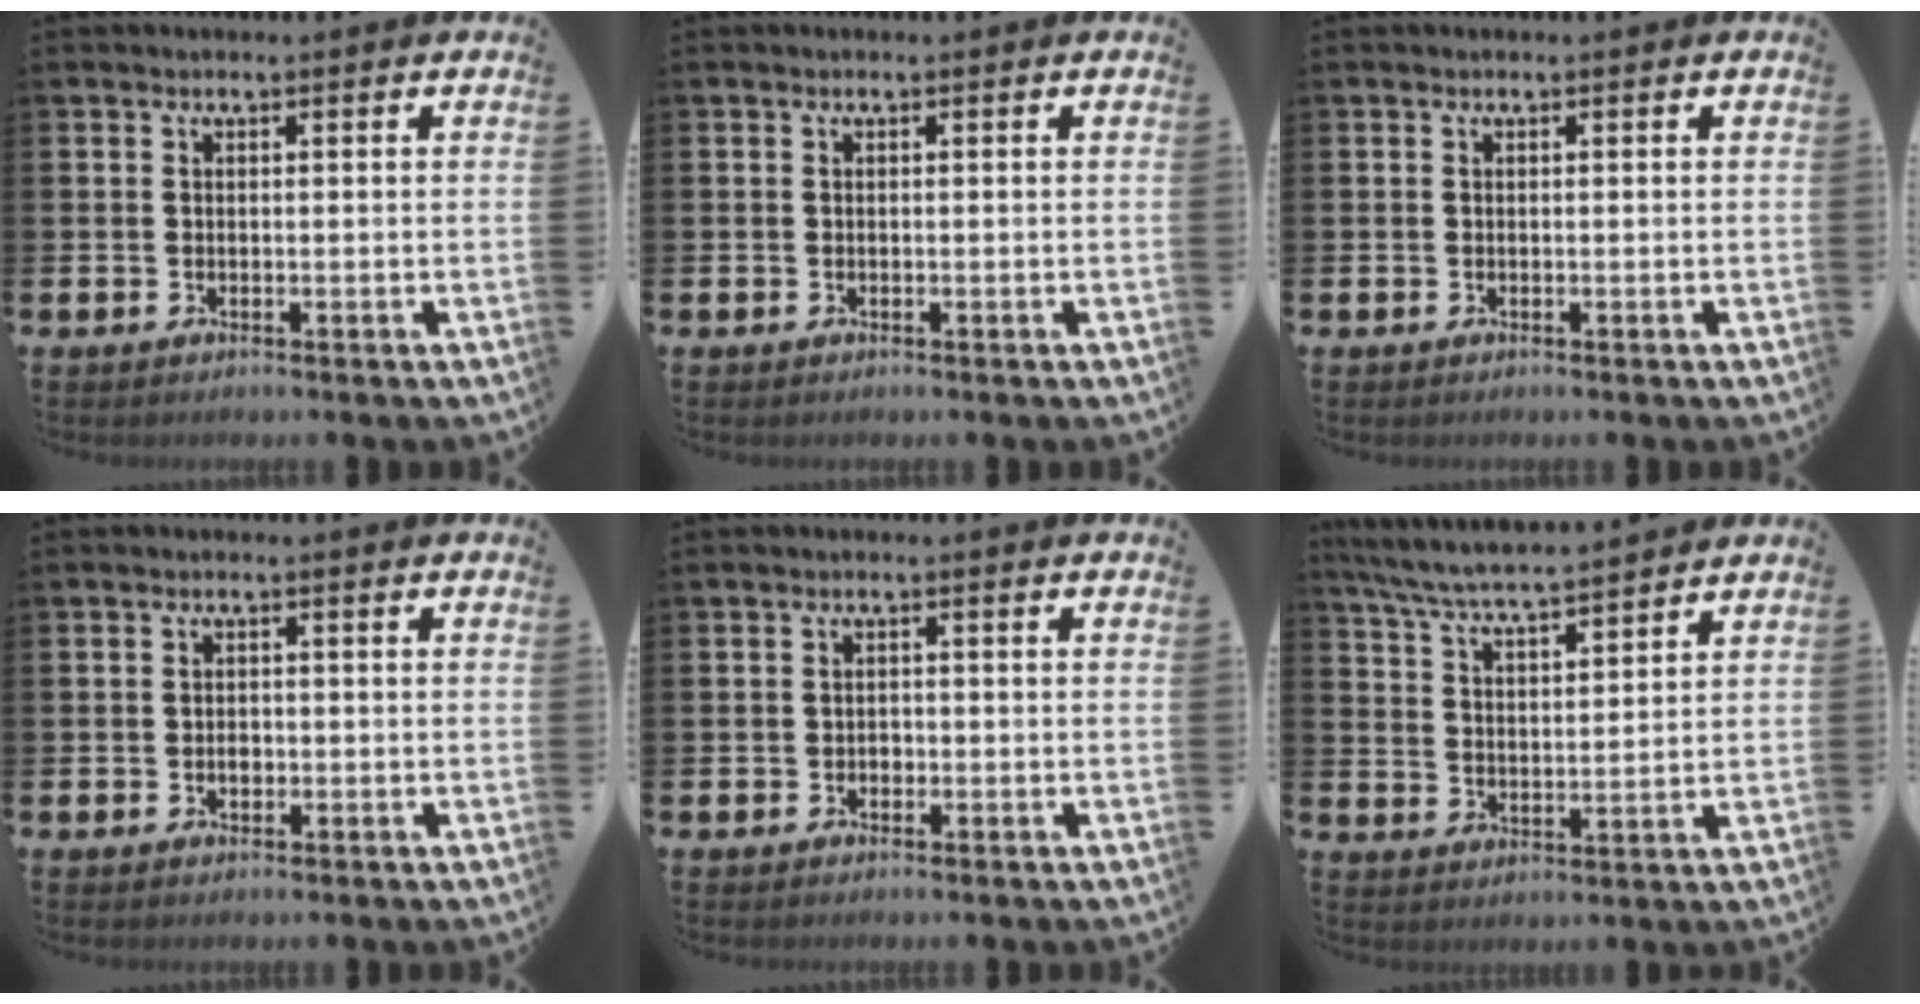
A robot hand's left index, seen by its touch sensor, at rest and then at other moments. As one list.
[{"total": 0.0}, {"total": 0.0}, {"total": 1.5, "force": [-0.4, 1.1, 0.9], "torque": [-0.005, 0.001, -0.012]}, {"total": 1.1, "force": [-0.4, 0.9, 0.4], "torque": [-0.004, 0.003, -0.010]}, {"total": 6.4, "force": [6.2, 0.1, 1.6], "torque": [-0.059, -0.037, 0.109]}]